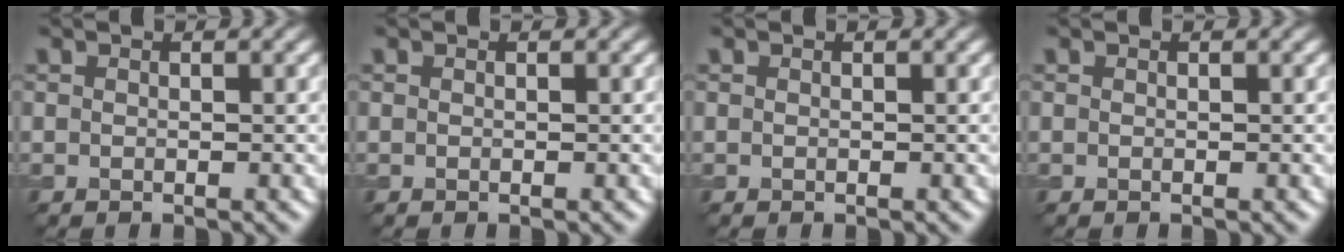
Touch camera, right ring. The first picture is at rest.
{"total": 0.0}
{"total": 0.0}
{"total": 0.0}